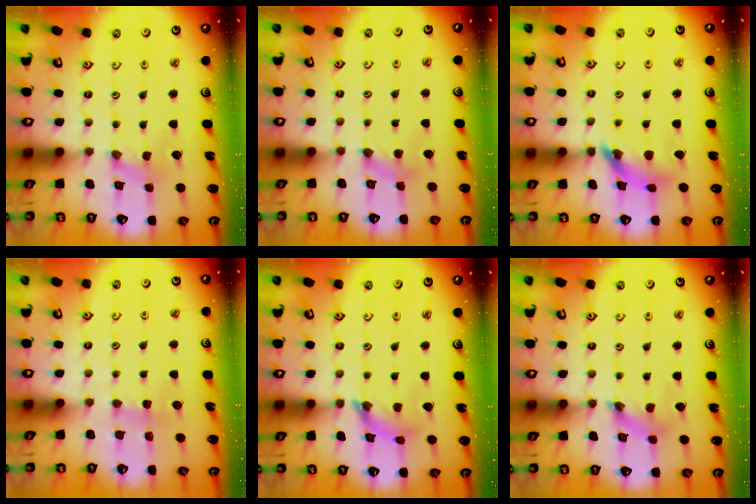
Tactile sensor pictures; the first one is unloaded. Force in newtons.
{"total": 4.7, "press": 4.7, "slide": 0.5}
{"total": 12.1, "press": 12.0, "slide": 1.3}
{"total": 3.3, "press": 3.2, "slide": 0.5}
{"total": 5.3, "press": 5.3, "slide": 0.6}
{"total": 3.1, "press": 3.0, "slide": 0.4}